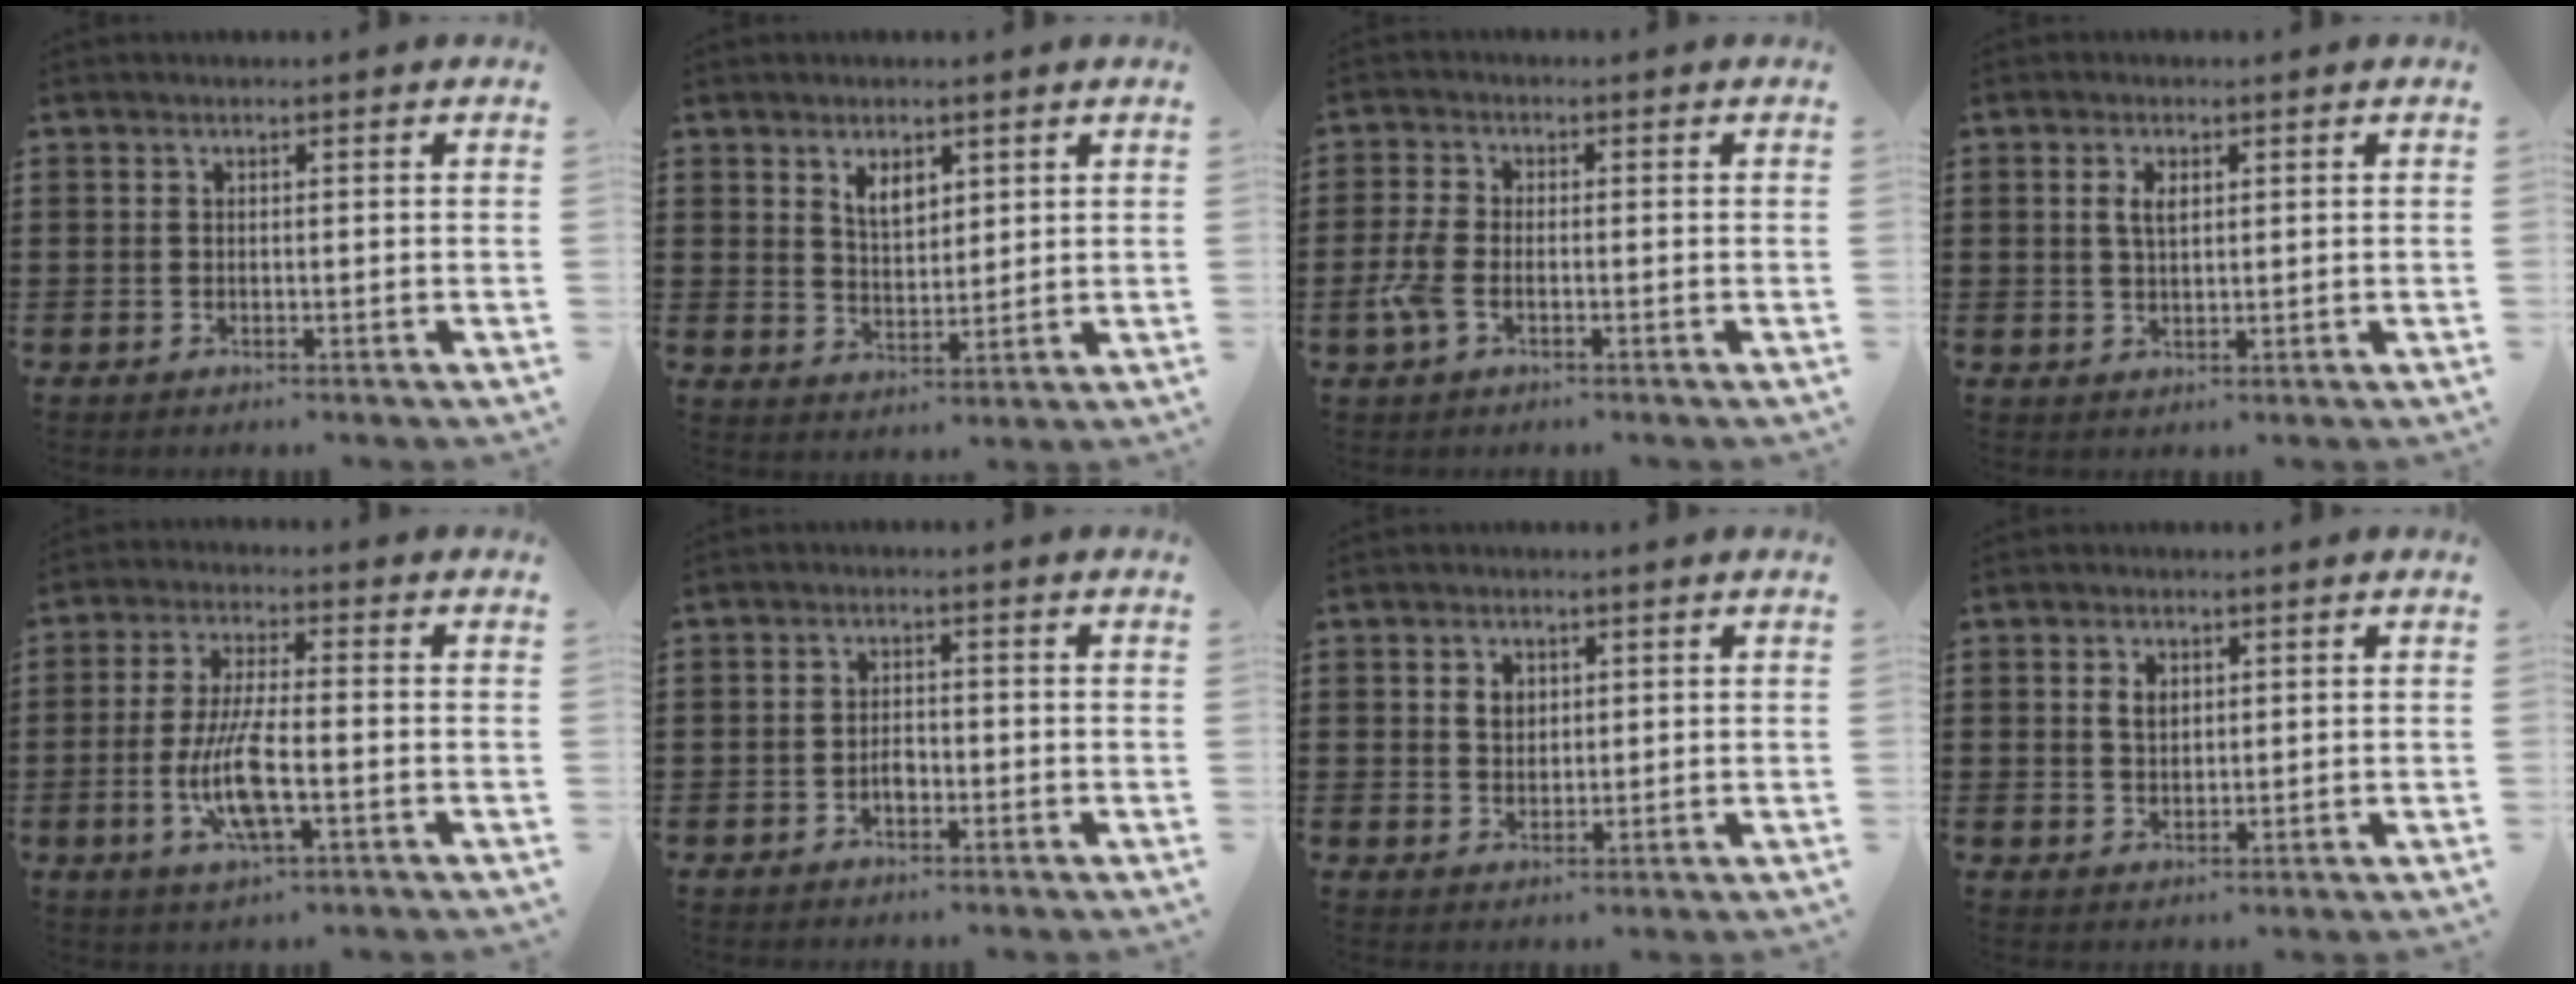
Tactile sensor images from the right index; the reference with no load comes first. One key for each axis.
{"total": 3.9, "fx": 2.5, "fy": 2.1, "fz": 2.2, "tx": -0.043, "ty": 0.004, "tz": 0.043}
{"total": 3.8, "fx": -1.5, "fy": 1.7, "fz": 3.1, "tx": -0.082, "ty": -0.006, "tz": -0.035}
{"total": 2.7, "fx": 0.8, "fy": 1.2, "fz": 2.3, "tx": -0.049, "ty": 0.007, "tz": 0.012}
{"total": 9.0, "fx": -2.5, "fy": 2.3, "fz": 8.3, "tx": -0.177, "ty": -0.013, "tz": -0.050}
{"total": 2.1, "fx": -0.9, "fy": 1.3, "fz": 1.4, "tx": -0.028, "ty": 0.003, "tz": -0.018}
{"total": 2.3, "fx": 0.9, "fy": 1.8, "fz": 1.2, "tx": -0.029, "ty": 0.009, "tz": 0.015}
{"total": 2.1, "fx": 0.8, "fy": 1.4, "fz": 1.4, "tx": -0.031, "ty": 0.007, "tz": 0.014}